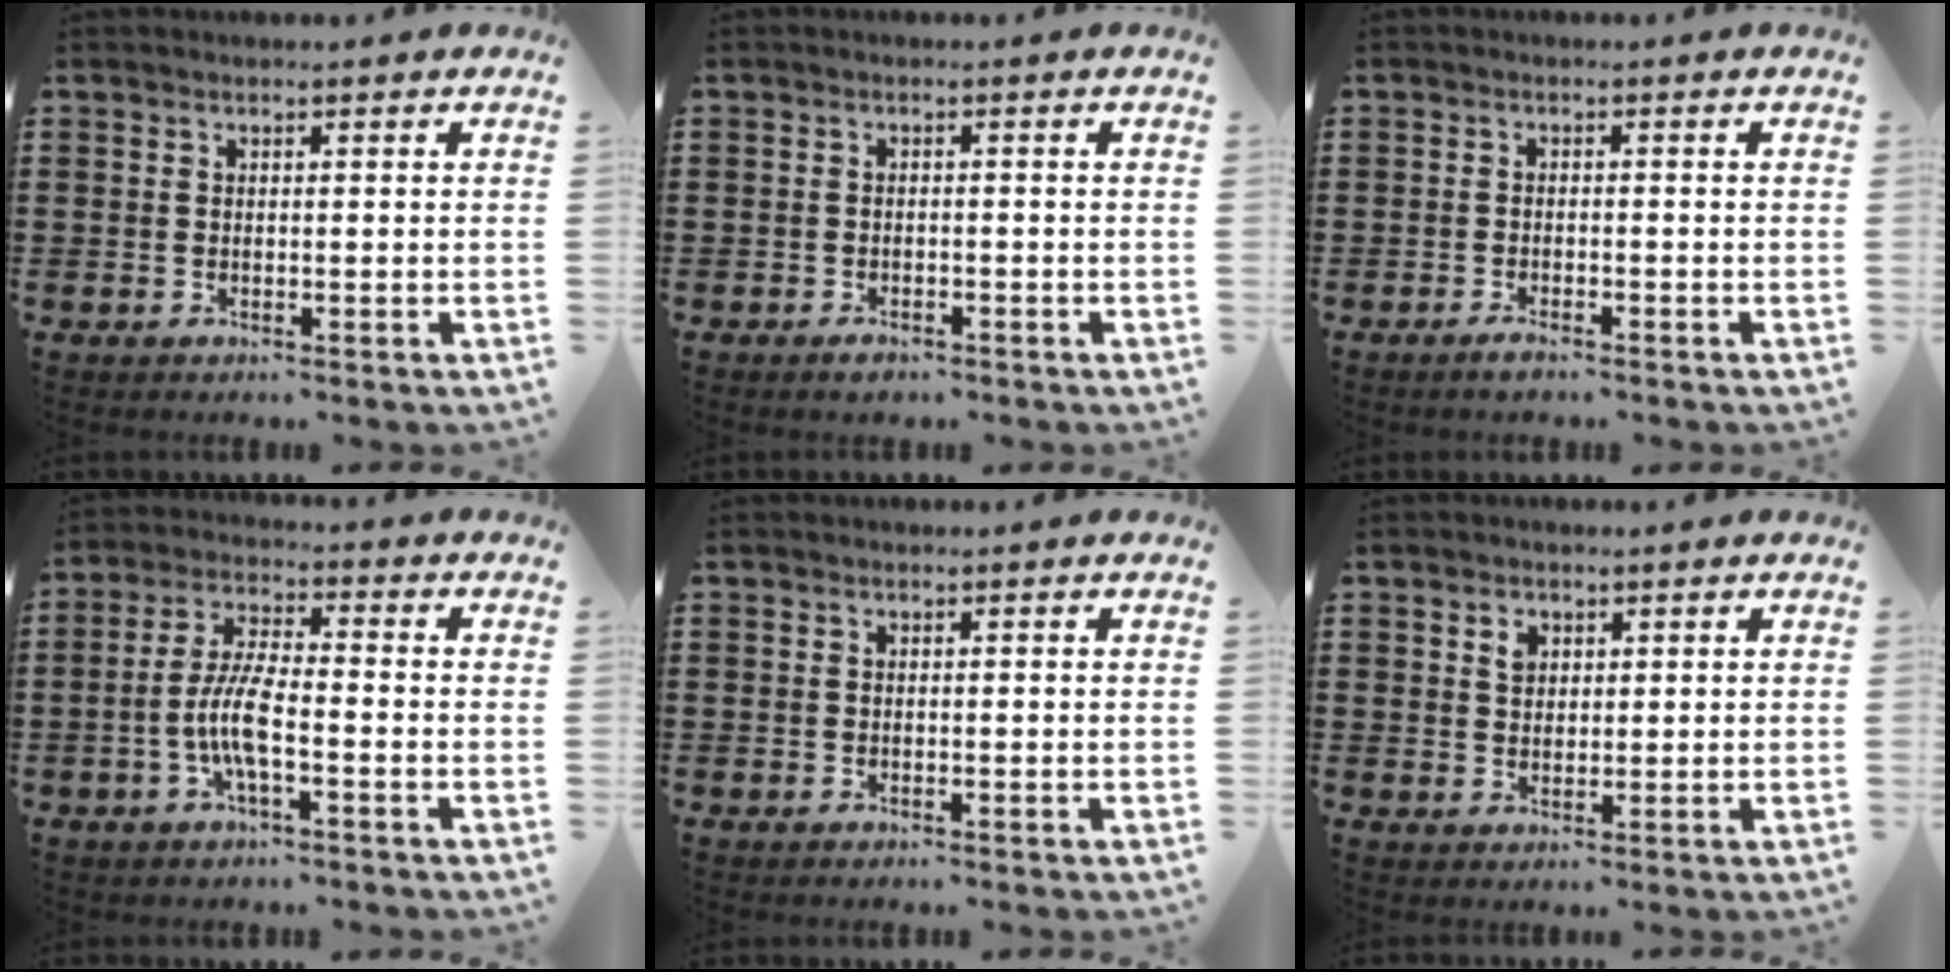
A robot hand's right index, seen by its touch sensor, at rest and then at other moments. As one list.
[{"total": 1.2, "force": [-1.1, 0.3, 0.3], "torque": [-0.008, -0.002, -0.021]}, {"total": 1.3, "force": [-1.2, 0.1, 0.6], "torque": [-0.012, -0.002, -0.022]}, {"total": 6.8, "force": [-2.0, 1.6, 6.3], "torque": [-0.149, -0.014, -0.047]}, {"total": 0.0}, {"total": 2.0, "force": [1.1, 1.4, 0.9], "torque": [-0.023, 0.006, 0.020]}]